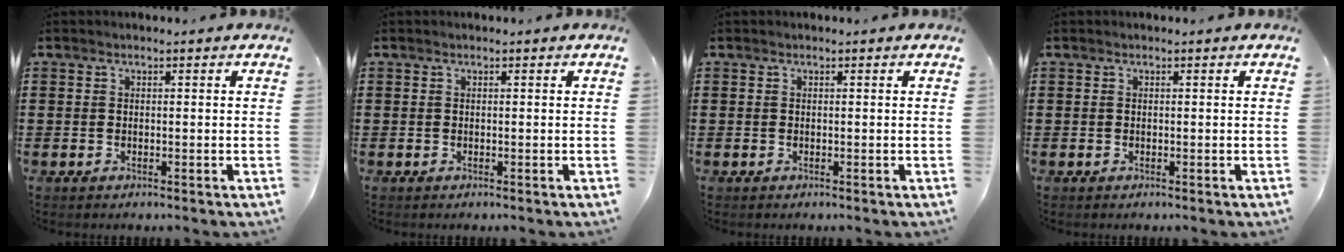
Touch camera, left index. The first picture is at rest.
{"total": 0.0}
{"total": 0.0}
{"total": 0.0}